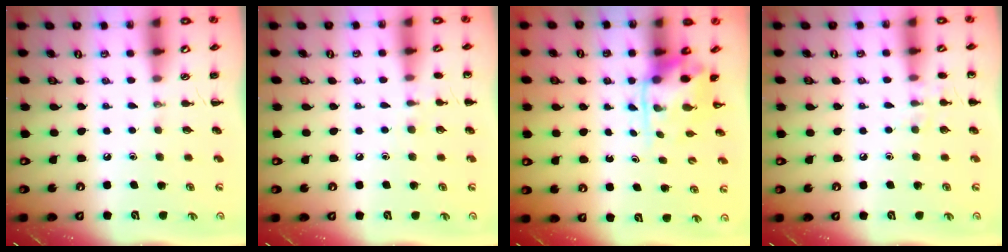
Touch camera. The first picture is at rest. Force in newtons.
{"total": 5.7, "press": 5.4, "slide": 1.9}
{"total": 3.6, "press": 3.5, "slide": 0.8}
{"total": 6.5, "press": 6.2, "slide": 2.1}